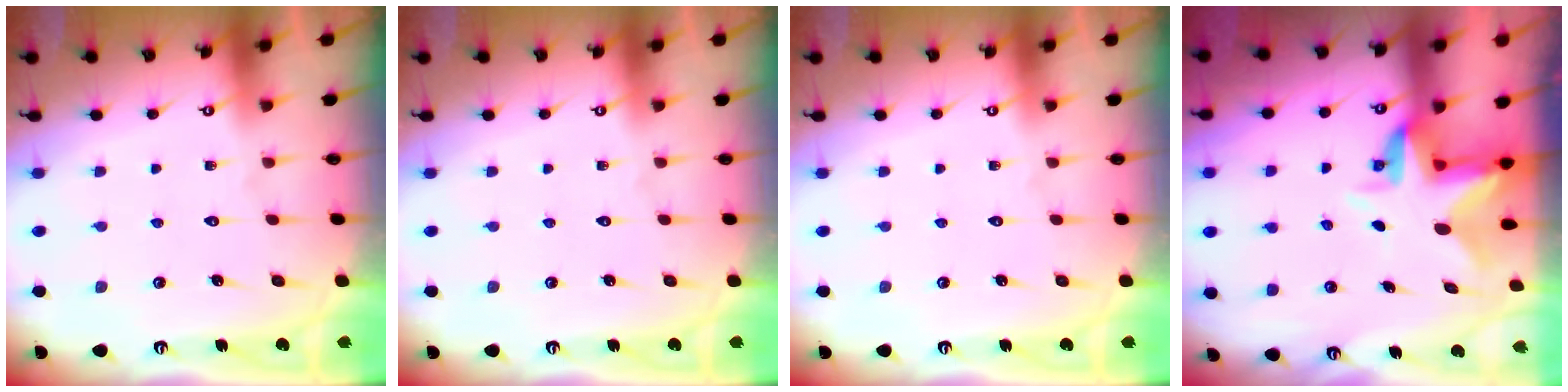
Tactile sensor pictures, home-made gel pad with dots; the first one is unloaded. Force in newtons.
{"total": 0.0}
{"total": 0.0}
{"total": 5.1, "press": 5.1, "slide": 0.1}